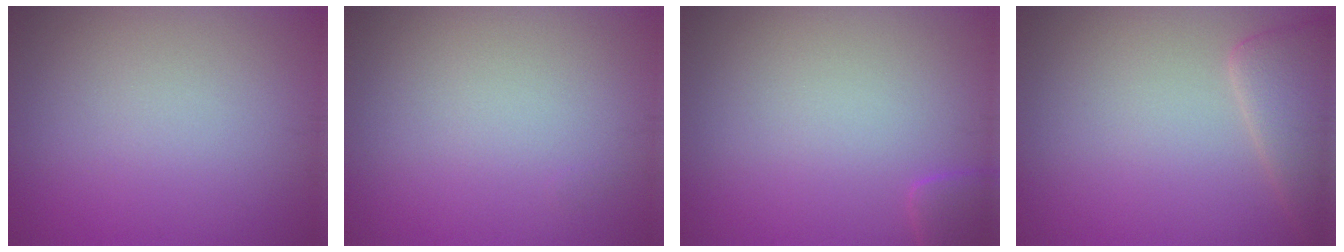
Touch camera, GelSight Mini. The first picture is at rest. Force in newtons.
{"total": 0.0}
{"total": 1.7, "press": 1.7, "slide": 0.2}
{"total": 3.5, "press": 3.5, "slide": 0.4}